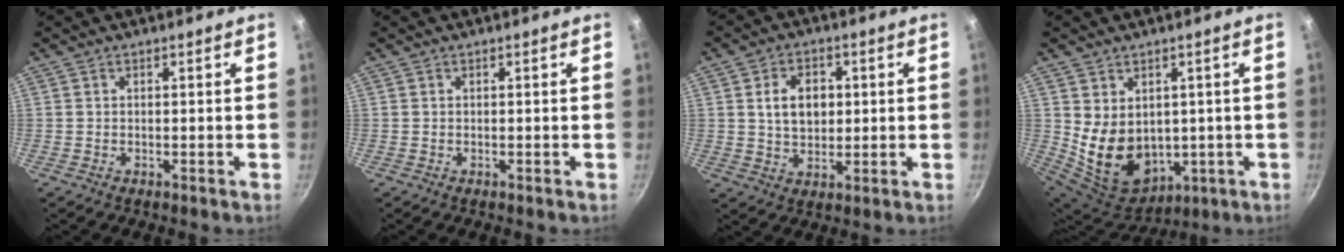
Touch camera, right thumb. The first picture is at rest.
{"total": 0.0}
{"total": 7.9, "force": [1.4, 5.7, 5.3], "torque": [-0.067, -0.001, 0.025]}
{"total": 13.3, "force": [1.1, 10.2, 8.4], "torque": [-0.128, -0.027, 0.055]}